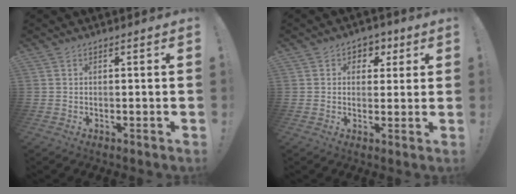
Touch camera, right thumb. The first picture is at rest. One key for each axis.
{"total": 4.6, "fx": 1.4, "fy": 4.2, "fz": 1.2, "tx": 0.000, "ty": -0.007, "tz": 0.023}